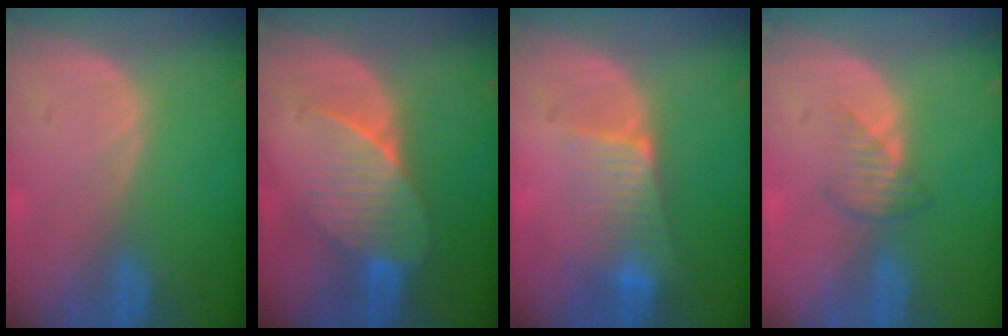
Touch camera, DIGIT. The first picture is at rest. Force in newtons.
{"total": 7.2, "press": 6.8, "slide": 2.4}
{"total": 6.4, "press": 5.5, "slide": 3.3}
{"total": 2.7, "press": 2.6, "slide": 0.6}